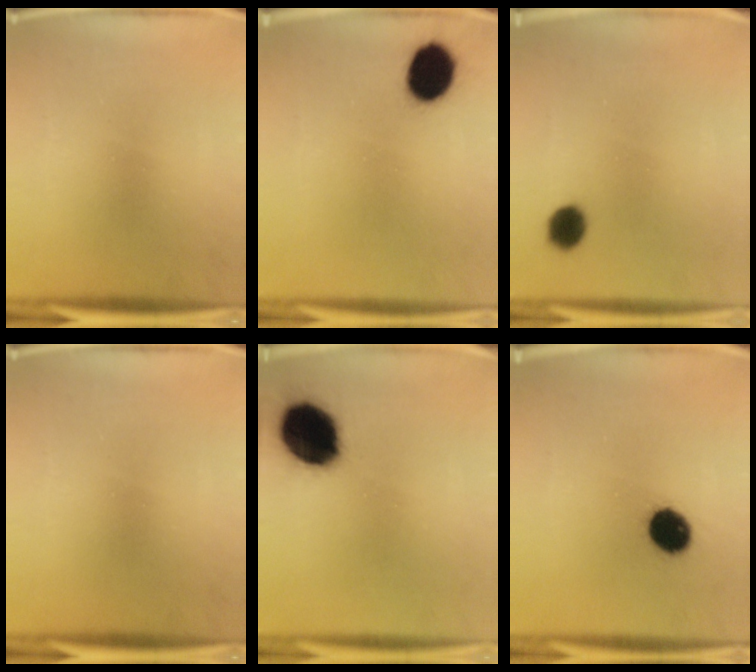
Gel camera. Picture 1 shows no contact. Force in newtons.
{"total": 10.6}
{"total": 4.7}
{"total": 0.0}
{"total": 18.2}
{"total": 9.3}